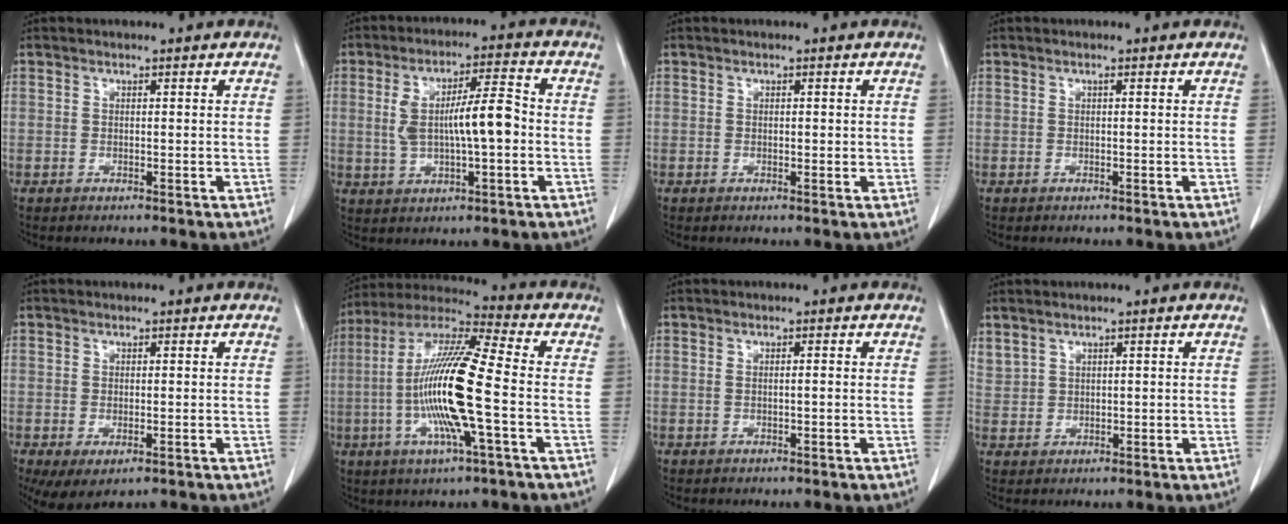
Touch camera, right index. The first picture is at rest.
{"total": 9.9, "force": [-0.1, 2.3, 9.6], "torque": [-0.180, 0.021, 0.001]}
{"total": 0.9, "force": [0.1, 0.4, 0.7], "torque": [-0.012, -0.001, 0.002]}
{"total": 0.0}
{"total": 5.5, "force": [-2.9, 2.5, 3.9], "torque": [-0.061, -0.015, -0.040]}
{"total": 16.8, "force": [-2.9, 0.9, 16.6], "torque": [-0.333, -0.004, -0.062]}
{"total": 0.7, "force": [0.0, 0.0, 0.7], "torque": [-0.014, 0.000, 0.001]}
{"total": 3.8, "force": [2.7, 2.4, 1.2], "torque": [-0.028, 0.012, 0.068]}